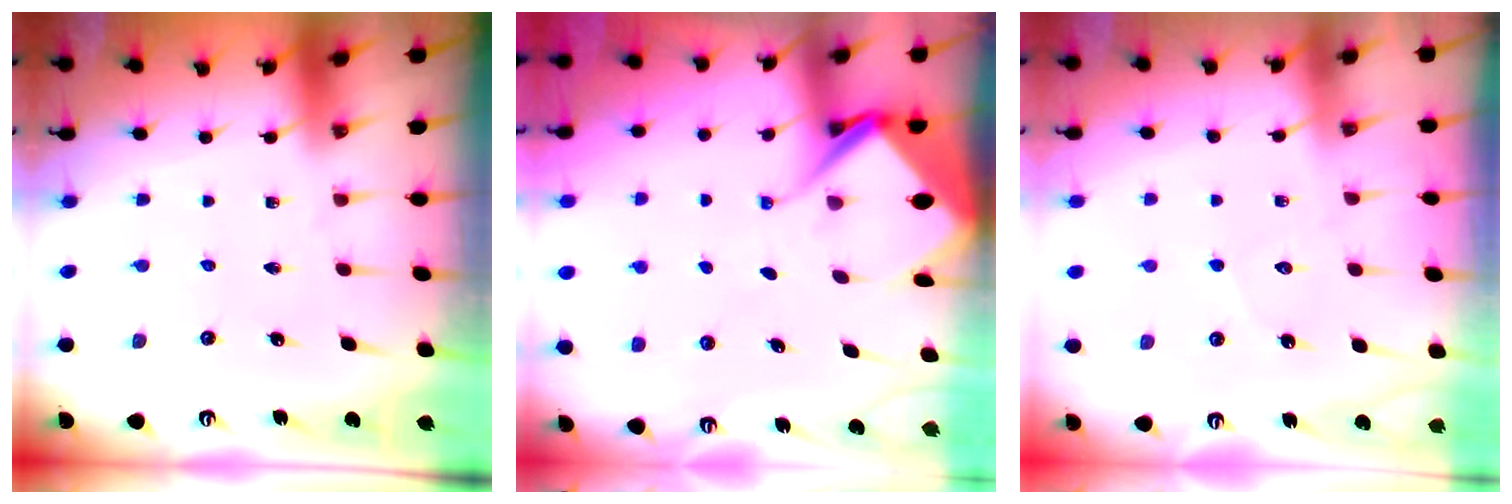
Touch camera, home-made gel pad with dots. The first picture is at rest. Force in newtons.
{"total": 8.0, "press": 7.9, "slide": 0.9}
{"total": 4.9, "press": 4.9, "slide": 0.6}